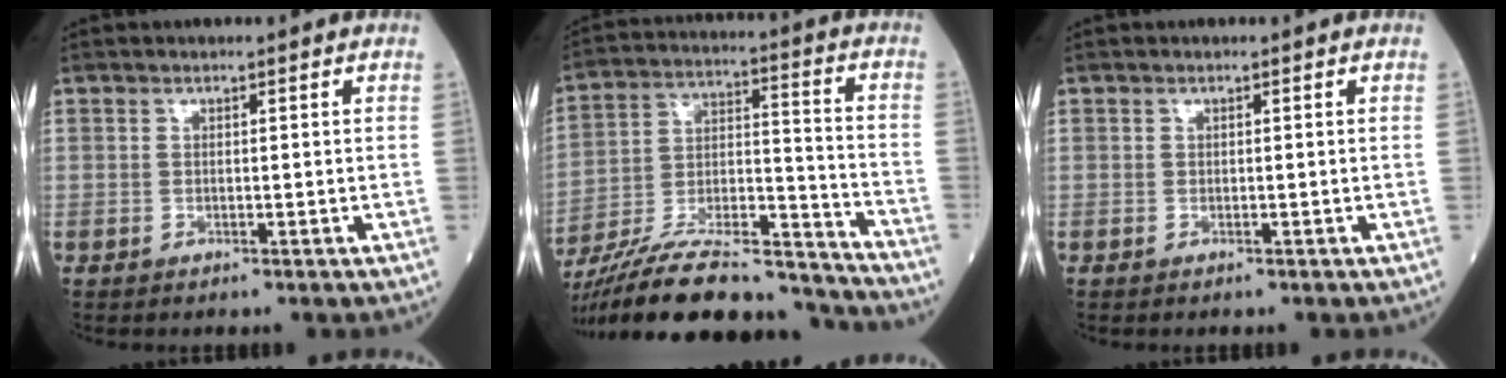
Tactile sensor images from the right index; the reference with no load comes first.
{"total": 25.2, "force": [-22.4, 4.2, 10.6], "torque": [-0.197, -0.004, -0.362]}
{"total": 0.0}